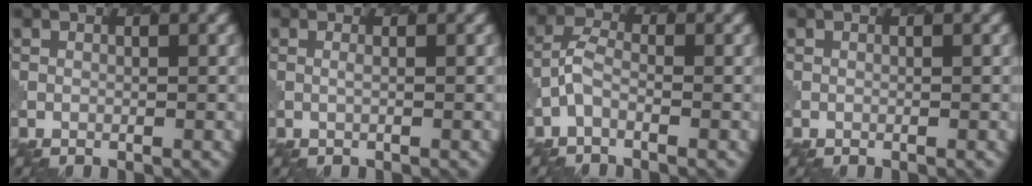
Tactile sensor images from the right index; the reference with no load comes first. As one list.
[{"total": 0.7, "force": [0.3, 0.2, 0.6], "torque": [-0.009, -0.004, 0.000]}, {"total": 1.7, "force": [-1.0, 0.8, 1.2], "torque": [-0.032, 0.004, -0.027]}, {"total": 0.0}]